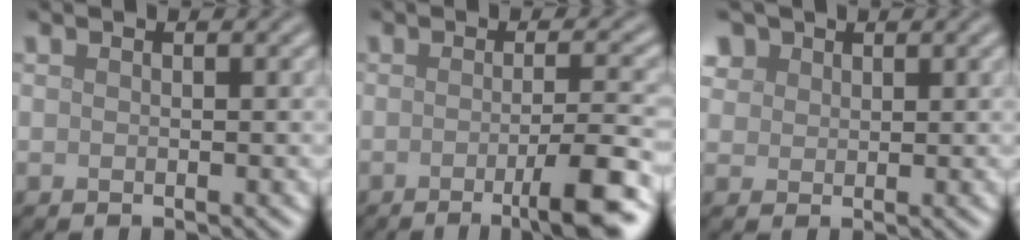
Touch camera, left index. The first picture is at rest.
{"total": 6.1, "force": [-2.1, 1.2, 5.7], "torque": [-0.076, -0.002, -0.036]}
{"total": 2.8, "force": [1.7, 2.1, 0.9], "torque": [-0.031, 0.004, 0.034]}